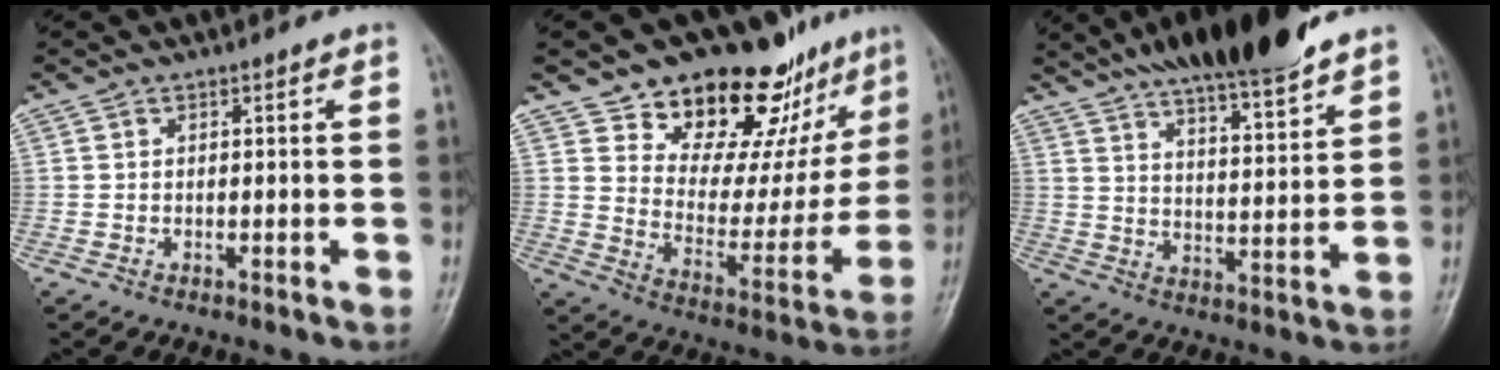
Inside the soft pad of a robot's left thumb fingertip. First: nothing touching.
{"total": 21.8, "force": [15.9, 10.5, 10.5], "torque": [-0.087, -0.098, 0.235]}
{"total": 16.4, "force": [13.0, 3.0, 9.5], "torque": [-0.127, -0.058, 0.211]}